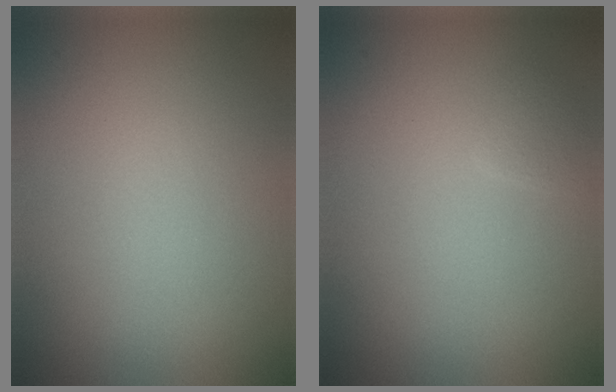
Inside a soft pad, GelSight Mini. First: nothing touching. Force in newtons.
{"total": 0.9, "press": 0.9, "slide": 0.1}